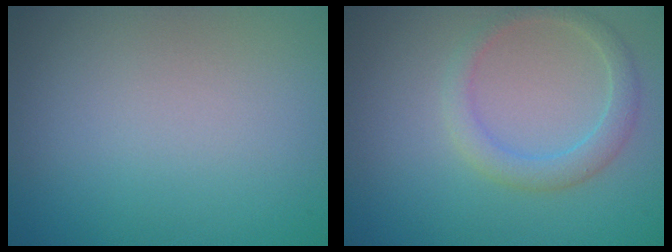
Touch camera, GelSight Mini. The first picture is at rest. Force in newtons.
{"total": 2.3, "press": 2.3, "slide": 0.2}